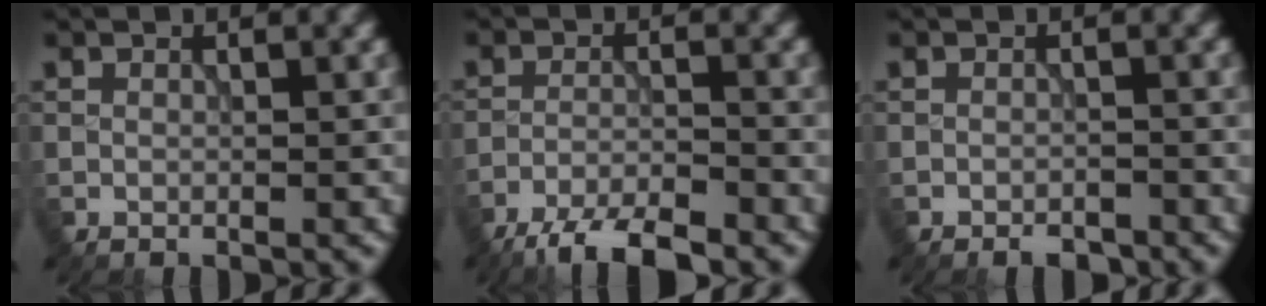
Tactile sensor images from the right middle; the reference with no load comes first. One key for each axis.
{"total": 5.5, "fx": -4.5, "fy": 1.0, "fz": 2.9, "tx": -0.053, "ty": -0.005, "tz": -0.086}
{"total": 1.6, "fx": -1.3, "fy": 0.5, "fz": 0.7, "tx": -0.007, "ty": -0.001, "tz": -0.021}